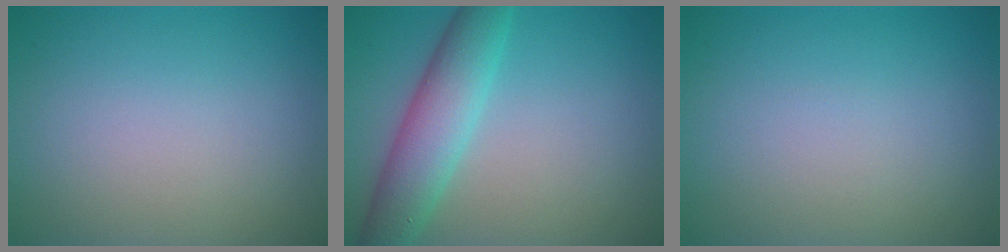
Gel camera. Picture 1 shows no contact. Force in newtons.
{"total": 5.3, "press": 5.3, "slide": 0.2}
{"total": 0.0}